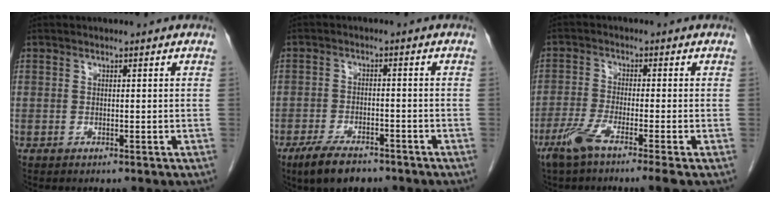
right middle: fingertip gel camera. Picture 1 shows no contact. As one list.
[{"total": 7.3, "force": [-5.4, 2.8, 4.0], "torque": [-0.075, -0.006, -0.089]}, {"total": 5.8, "force": [-3.8, -0.3, 4.4], "torque": [-0.090, -0.012, -0.078]}]